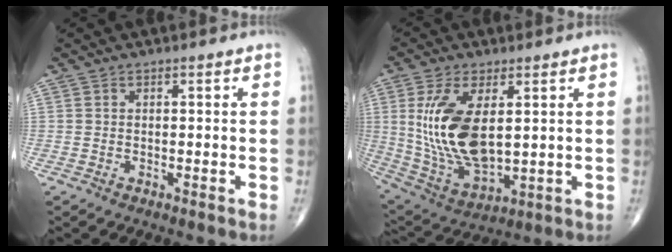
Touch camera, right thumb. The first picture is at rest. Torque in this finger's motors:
{"motor_torque": [-0.72, 1.40, 1.39, 0.71, 0.48]}